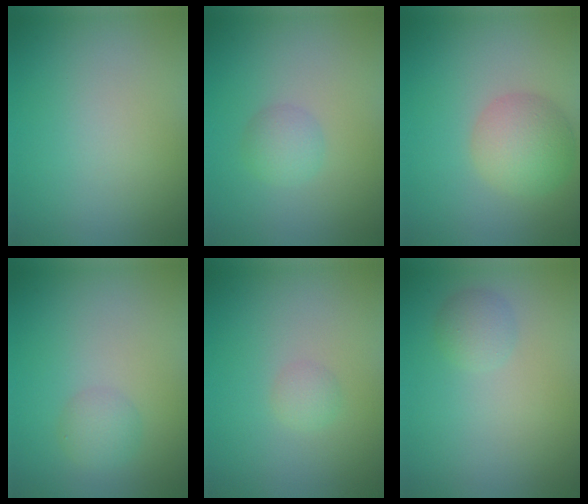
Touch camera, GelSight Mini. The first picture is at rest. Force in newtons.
{"total": 1.8, "press": 1.8, "slide": 0.0}
{"total": 4.4, "press": 4.3, "slide": 0.2}
{"total": 1.9, "press": 1.9, "slide": 0.1}
{"total": 1.1, "press": 1.1, "slide": 0.0}
{"total": 1.7, "press": 1.7, "slide": 0.1}